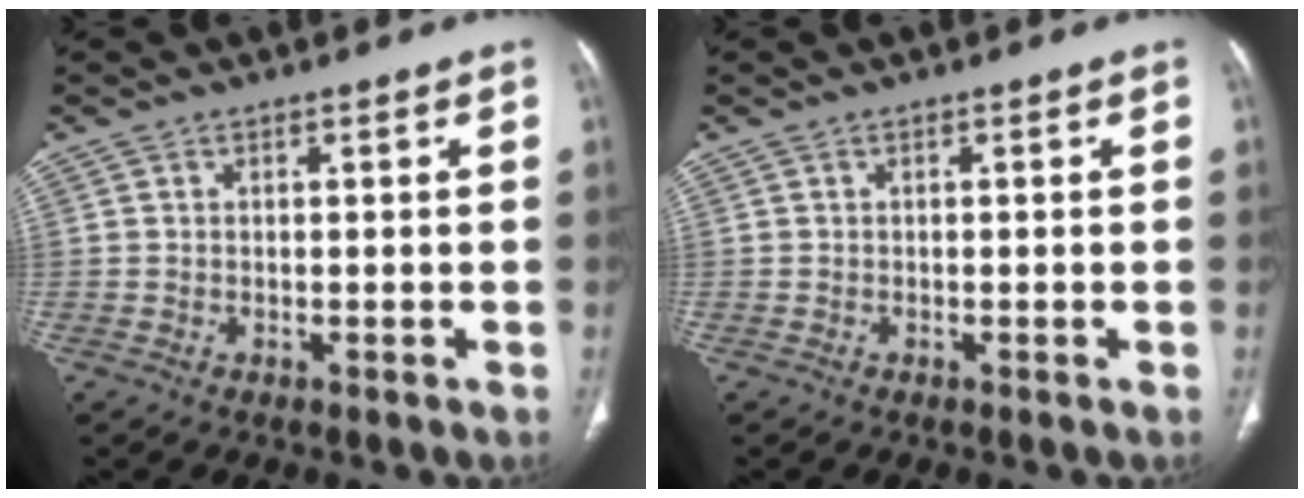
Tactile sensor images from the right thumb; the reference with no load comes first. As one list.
[{"total": 0.0}]